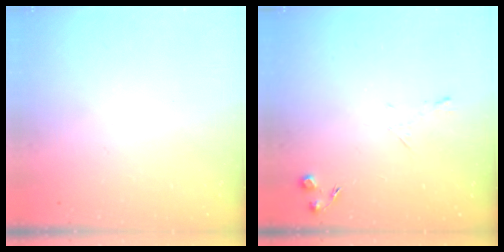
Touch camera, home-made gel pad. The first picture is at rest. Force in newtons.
{"total": 4.7, "press": 4.6, "slide": 0.8}